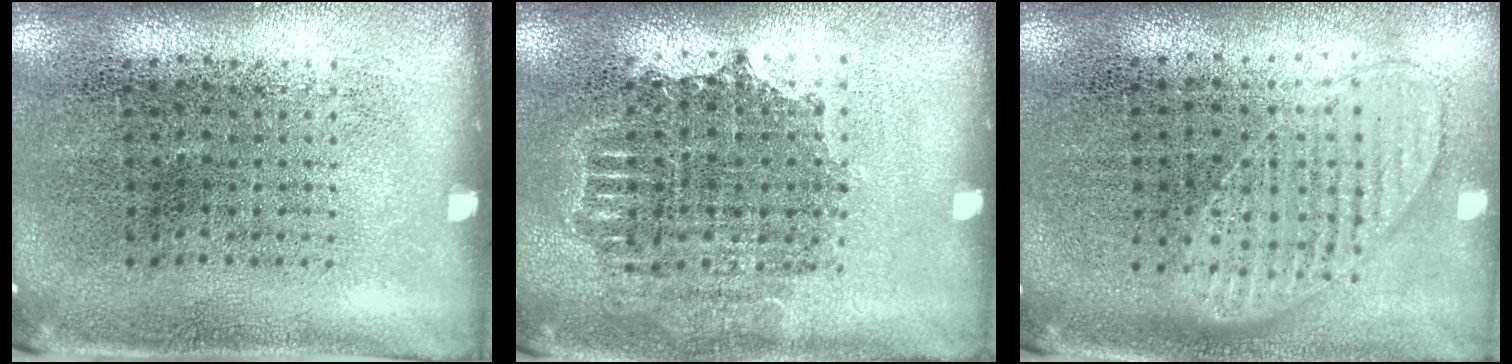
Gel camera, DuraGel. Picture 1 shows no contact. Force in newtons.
{"total": 1.4, "press": 1.2, "slide": 0.7}
{"total": 1.0, "press": 1.0, "slide": 0.1}